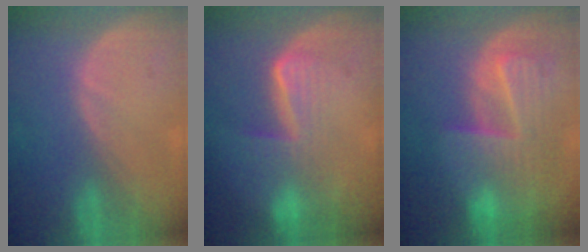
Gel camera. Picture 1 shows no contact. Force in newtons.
{"total": 6.7, "press": 5.8, "slide": 3.4}
{"total": 10.1, "press": 8.8, "slide": 5.0}